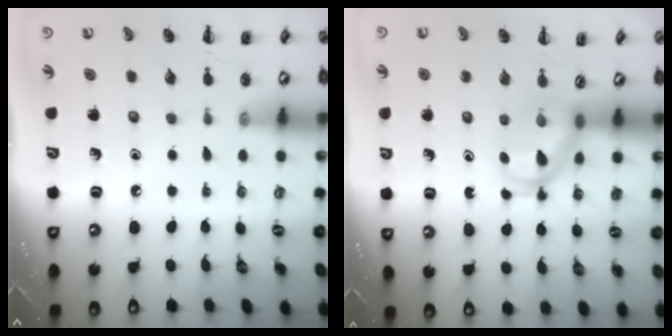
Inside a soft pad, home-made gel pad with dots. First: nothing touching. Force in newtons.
{"total": 4.1, "press": 4.0, "slide": 0.7}